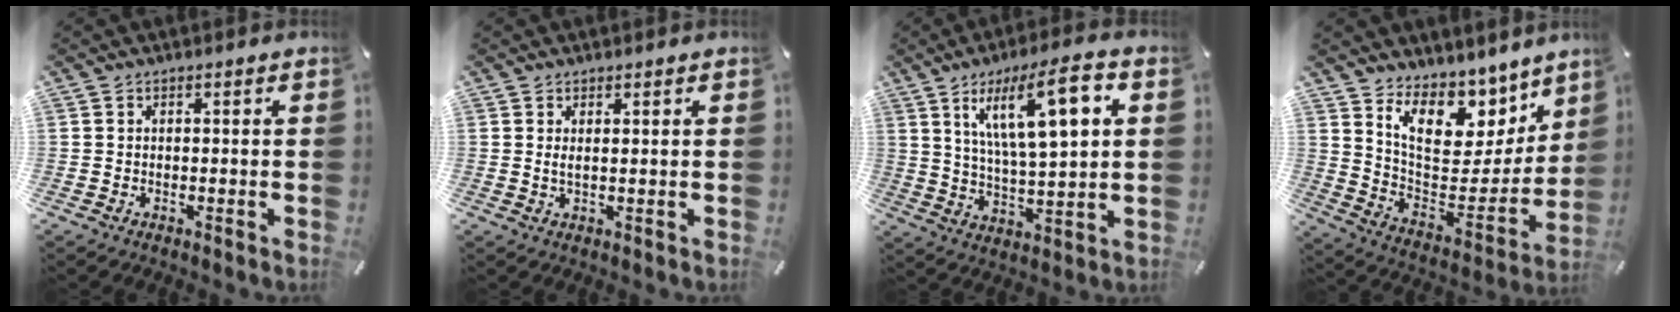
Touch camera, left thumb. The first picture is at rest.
{"total": 1.6, "force": [0.8, 0.2, 1.4], "torque": [-0.020, -0.004, 0.011]}
{"total": 16.8, "force": [7.6, 5.3, 14.0], "torque": [-0.246, -0.011, 0.117]}
{"total": 14.2, "force": [9.6, 8.7, 5.7], "torque": [-0.085, -0.085, 0.177]}